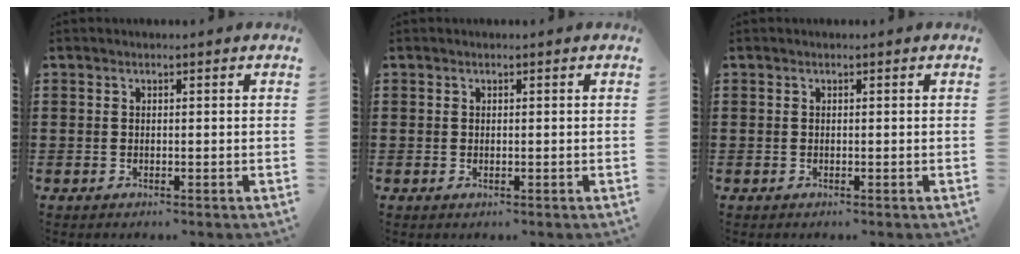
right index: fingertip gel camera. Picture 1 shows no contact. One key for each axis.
{"total": 0.0}
{"total": 0.0}